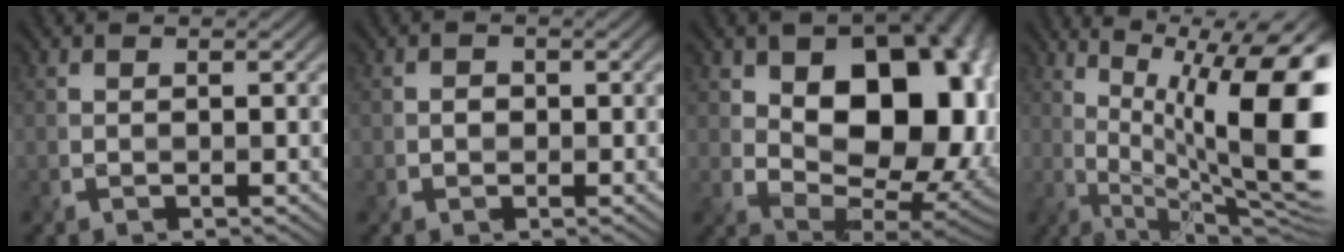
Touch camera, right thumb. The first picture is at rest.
{"total": 1.1, "force": [-0.3, 1.0, 0.3], "torque": [-0.007, -0.008, -0.001]}
{"total": 15.9, "force": [2.2, 10.5, 11.8], "torque": [-0.133, -0.011, 0.051]}
{"total": 17.0, "force": [3.1, 5.8, 15.6], "torque": [-0.223, 0.015, 0.068]}